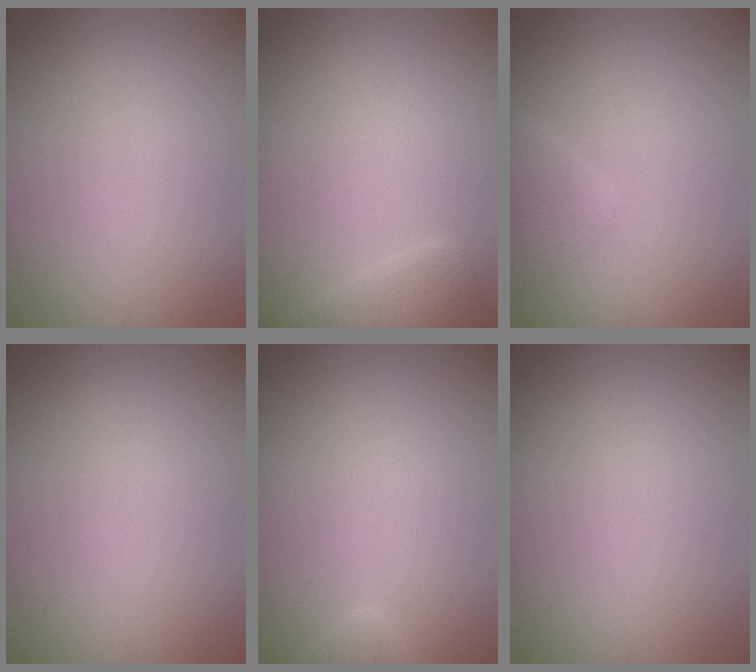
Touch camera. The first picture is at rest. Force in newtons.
{"total": 2.6, "press": 2.6, "slide": 0.3}
{"total": 1.6, "press": 1.6, "slide": 0.1}
{"total": 0.0}
{"total": 1.5, "press": 1.5, "slide": 0.2}
{"total": 0.0}